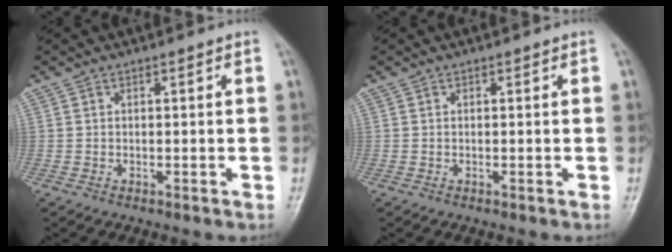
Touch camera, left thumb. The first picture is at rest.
{"total": 0.0}